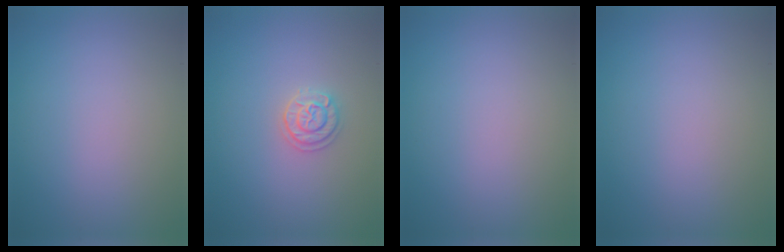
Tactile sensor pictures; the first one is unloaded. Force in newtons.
{"total": 1.9, "press": 1.9, "slide": 0.2}
{"total": 0.0}
{"total": 0.0}